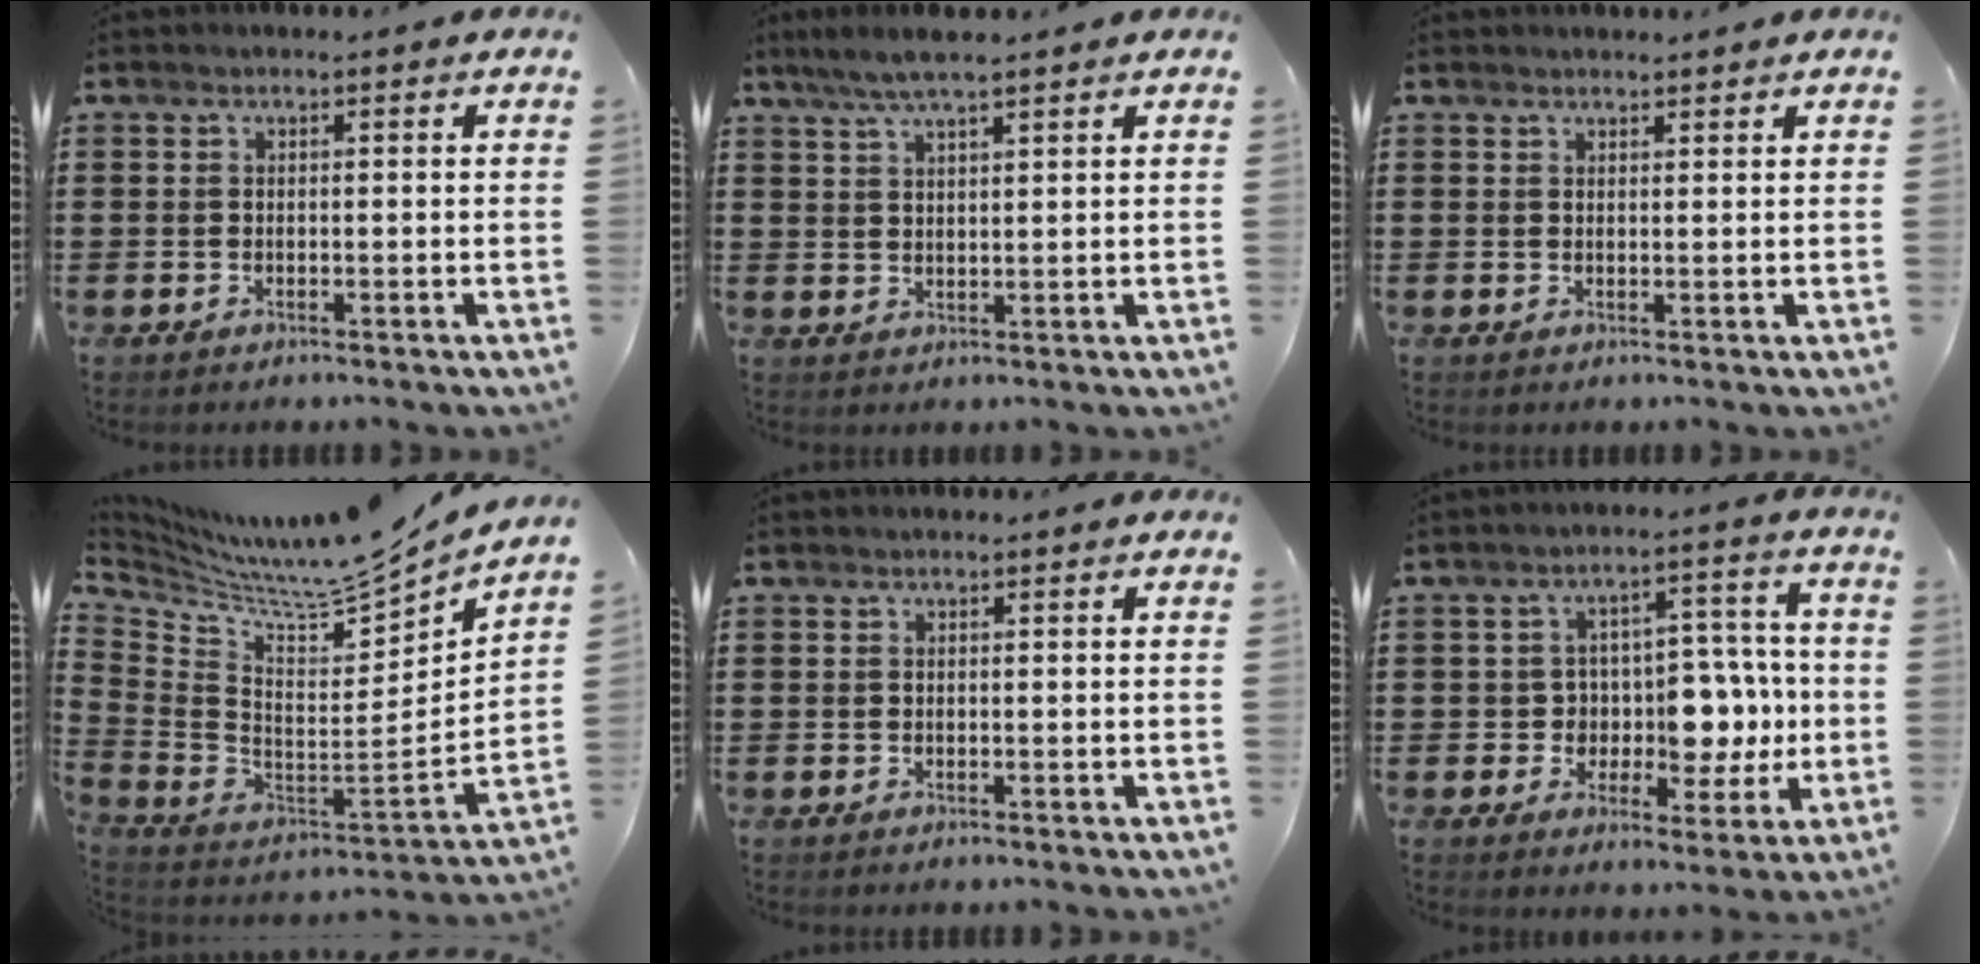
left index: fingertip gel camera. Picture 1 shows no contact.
{"total": 4.4, "force": [3.3, 0.4, 2.8], "torque": [-0.061, -0.001, 0.060]}
{"total": 1.2, "force": [1.1, 0.2, 0.1], "torque": [-0.005, 0.000, 0.022]}
{"total": 8.1, "force": [7.6, 0.1, 2.8], "torque": [-0.084, -0.071, 0.121]}
{"total": 0.0}
{"total": 7.7, "force": [-0.1, 6.4, 4.3], "torque": [-0.067, -0.003, 0.000]}